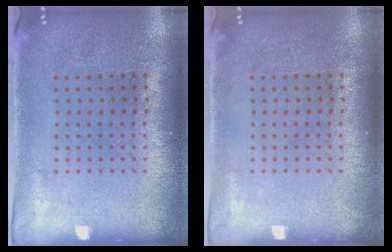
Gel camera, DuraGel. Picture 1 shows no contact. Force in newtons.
{"total": 0.0}